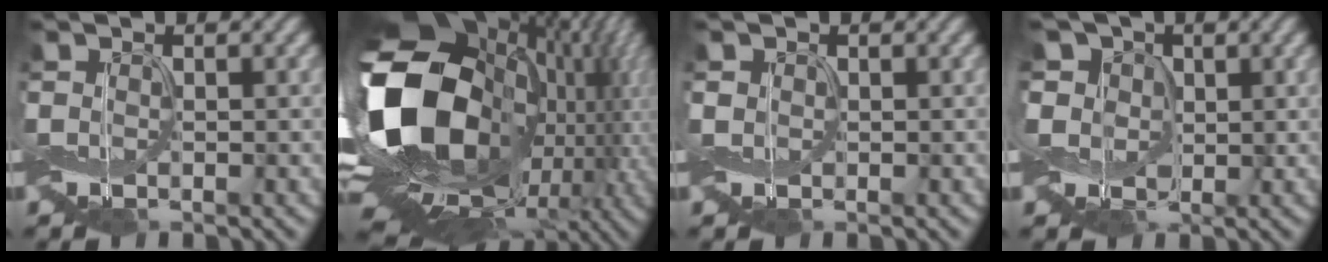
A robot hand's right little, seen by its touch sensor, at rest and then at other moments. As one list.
[{"total": 19.6, "force": [1.4, 13.8, 13.8], "torque": [-0.269, -0.025, 0.028]}, {"total": 0.6, "force": [0.1, 0.5, 0.1], "torque": [-0.006, 0.000, 0.002]}, {"total": 5.3, "force": [1.9, 4.3, 2.5], "torque": [-0.065, 0.015, 0.011]}]